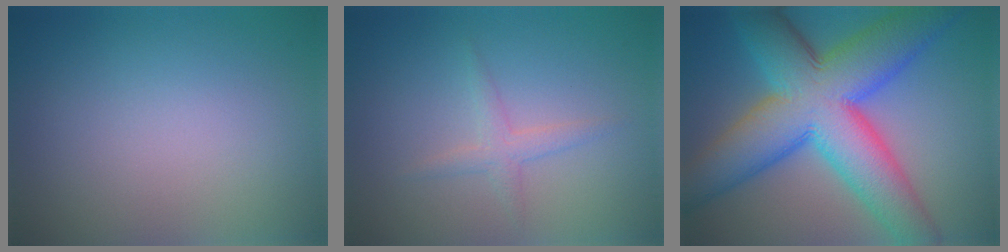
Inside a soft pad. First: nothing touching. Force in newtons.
{"total": 1.5, "press": 1.5, "slide": 0.1}
{"total": 14.2, "press": 14.2, "slide": 0.2}